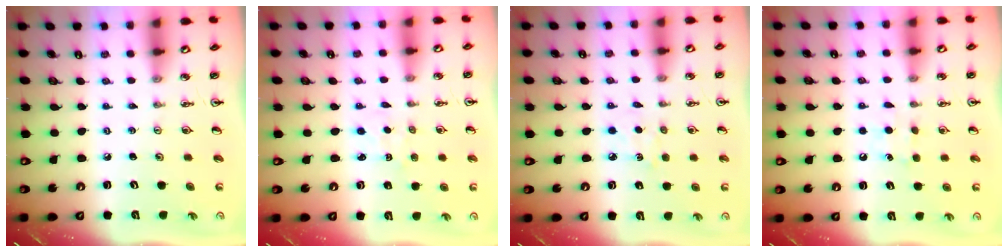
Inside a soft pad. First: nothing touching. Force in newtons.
{"total": 1.2, "press": 1.2, "slide": 0.2}
{"total": 5.1, "press": 5.1, "slide": 0.5}
{"total": 8.0, "press": 7.9, "slide": 0.9}